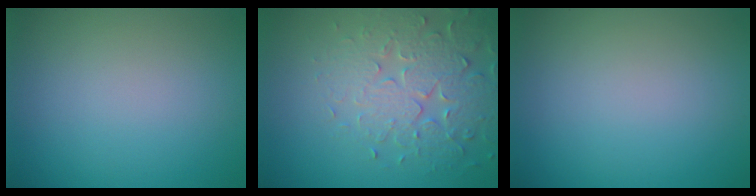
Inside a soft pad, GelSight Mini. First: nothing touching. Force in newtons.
{"total": 5.1, "press": 4.7, "slide": 1.9}
{"total": 0.0}